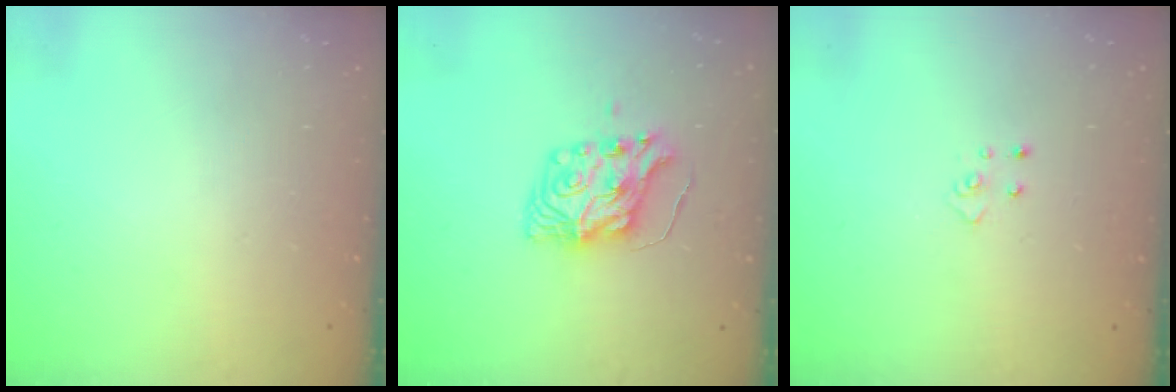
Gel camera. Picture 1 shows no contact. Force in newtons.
{"total": 8.4, "press": 8.3, "slide": 0.5}
{"total": 3.7, "press": 3.7, "slide": 0.3}